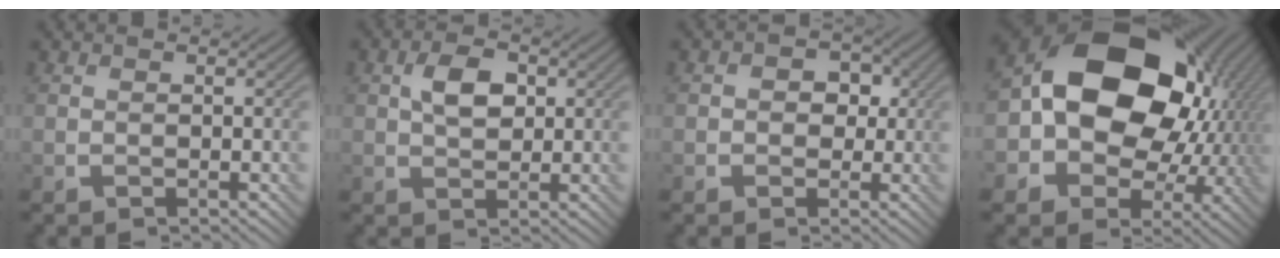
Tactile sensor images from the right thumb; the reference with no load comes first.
{"total": 4.3, "force": [1.0, 2.7, 3.3], "torque": [-0.064, 0.006, 0.014]}
{"total": 3.7, "force": [0.1, 3.2, 1.9], "torque": [-0.019, 0.005, -0.015]}
{"total": 19.2, "force": [2.3, 14.7, 12.2], "torque": [-0.212, -0.016, 0.046]}